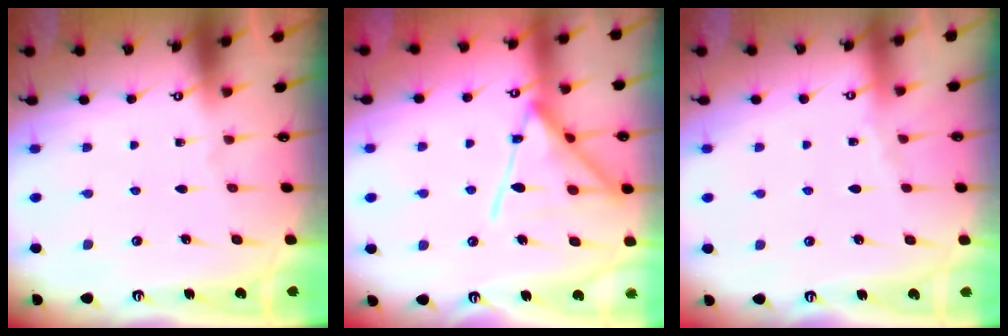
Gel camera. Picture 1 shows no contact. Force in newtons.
{"total": 17.0, "press": 16.9, "slide": 1.3}
{"total": 2.2, "press": 2.2, "slide": 0.3}